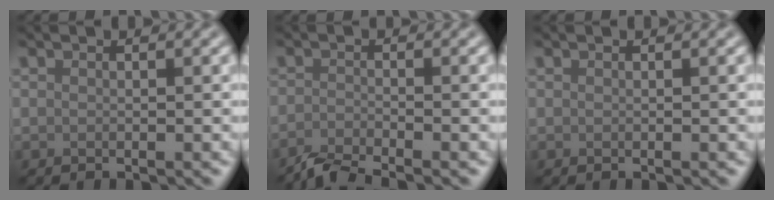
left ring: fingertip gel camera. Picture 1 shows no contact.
{"total": 2.9, "force": [-2.6, 0.4, 1.2], "torque": [-0.018, -0.005, -0.059]}
{"total": 0.0}